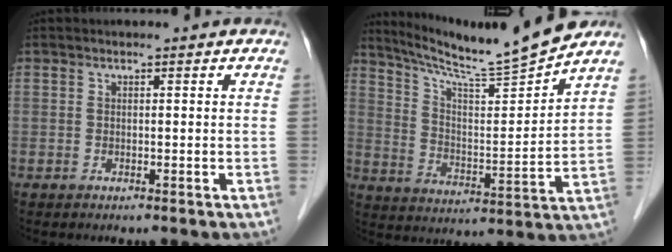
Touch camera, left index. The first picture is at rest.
{"total": 13.7, "force": [12.8, -2.1, 4.4], "torque": [-0.082, -0.024, 0.214]}